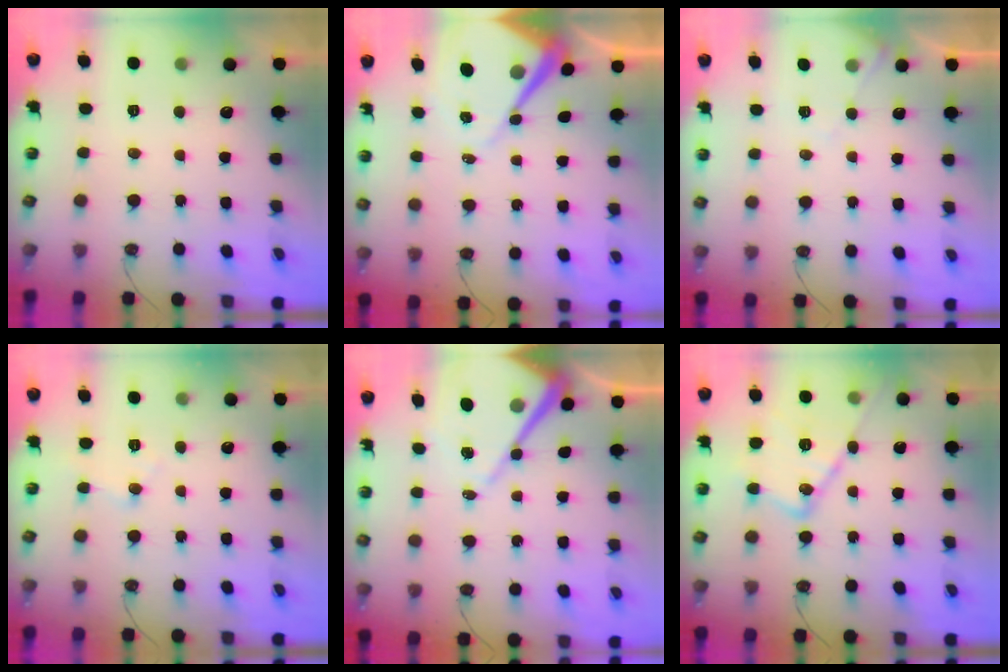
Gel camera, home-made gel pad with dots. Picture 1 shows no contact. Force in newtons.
{"total": 10.2, "press": 10.2, "slide": 0.6}
{"total": 6.0, "press": 5.9, "slide": 0.9}
{"total": 6.5, "press": 6.5, "slide": 0.5}
{"total": 12.7, "press": 12.7, "slide": 1.0}
{"total": 15.9, "press": 15.9, "slide": 0.9}